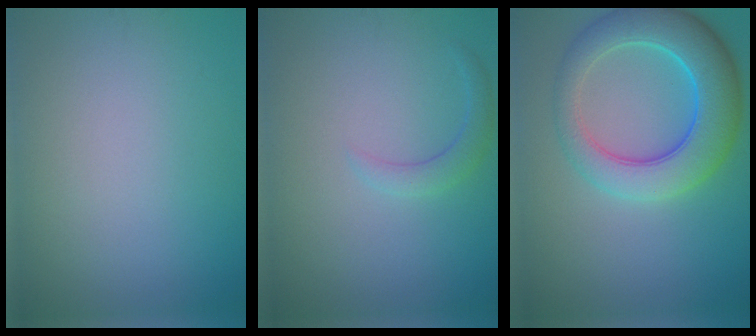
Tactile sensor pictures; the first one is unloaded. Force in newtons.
{"total": 1.6, "press": 1.6, "slide": 0.2}
{"total": 7.9, "press": 7.9, "slide": 0.3}